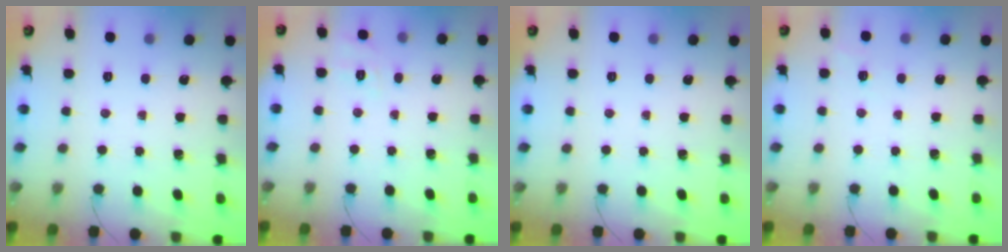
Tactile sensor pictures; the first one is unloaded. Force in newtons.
{"total": 6.2, "press": 5.8, "slide": 2.3}
{"total": 0.0}
{"total": 6.2, "press": 6.0, "slide": 1.6}